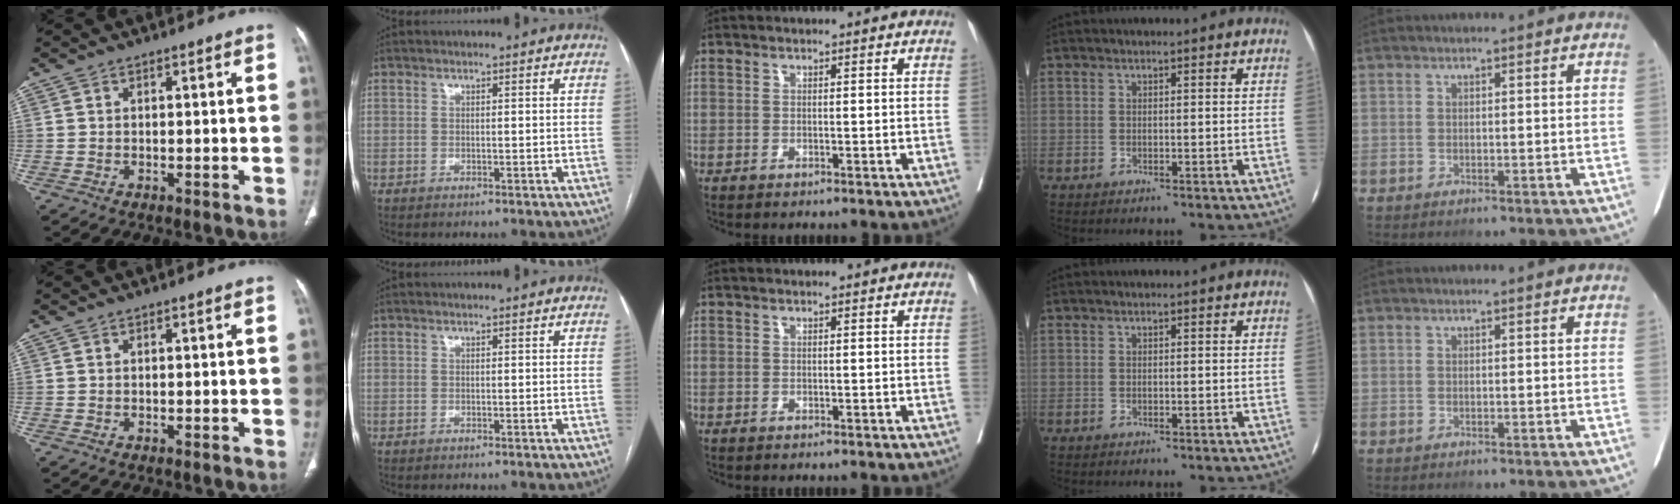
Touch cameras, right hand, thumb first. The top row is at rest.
{}